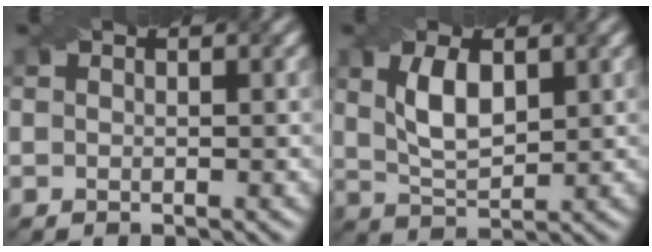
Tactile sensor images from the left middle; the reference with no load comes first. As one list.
[{"total": 4.1, "force": [0.9, 2.0, 3.5], "torque": [-0.081, 0.005, 0.023]}]